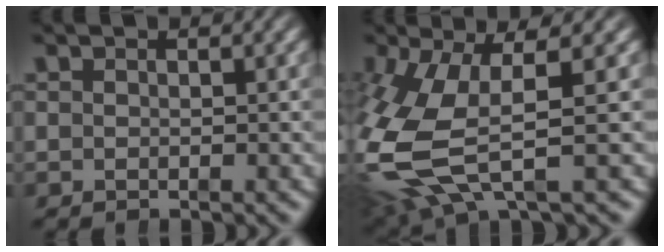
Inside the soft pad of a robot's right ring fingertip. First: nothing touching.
{"total": 8.9, "force": [-0.8, 5.4, 7.0], "torque": [-0.185, -0.029, 0.001]}